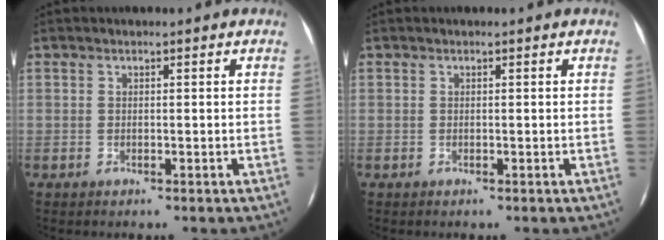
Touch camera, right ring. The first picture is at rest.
{"total": 0.0}